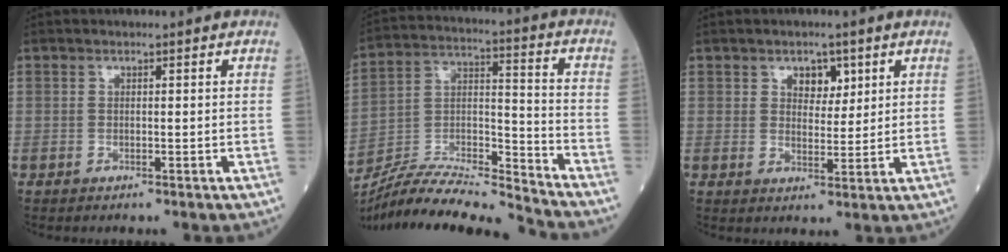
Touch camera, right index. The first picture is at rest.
{"total": 16.9, "force": [-16.2, -0.6, 5.0], "torque": [-0.081, 0.023, -0.291]}
{"total": 3.8, "force": [2.0, 2.3, 2.3], "torque": [-0.030, 0.003, 0.032]}